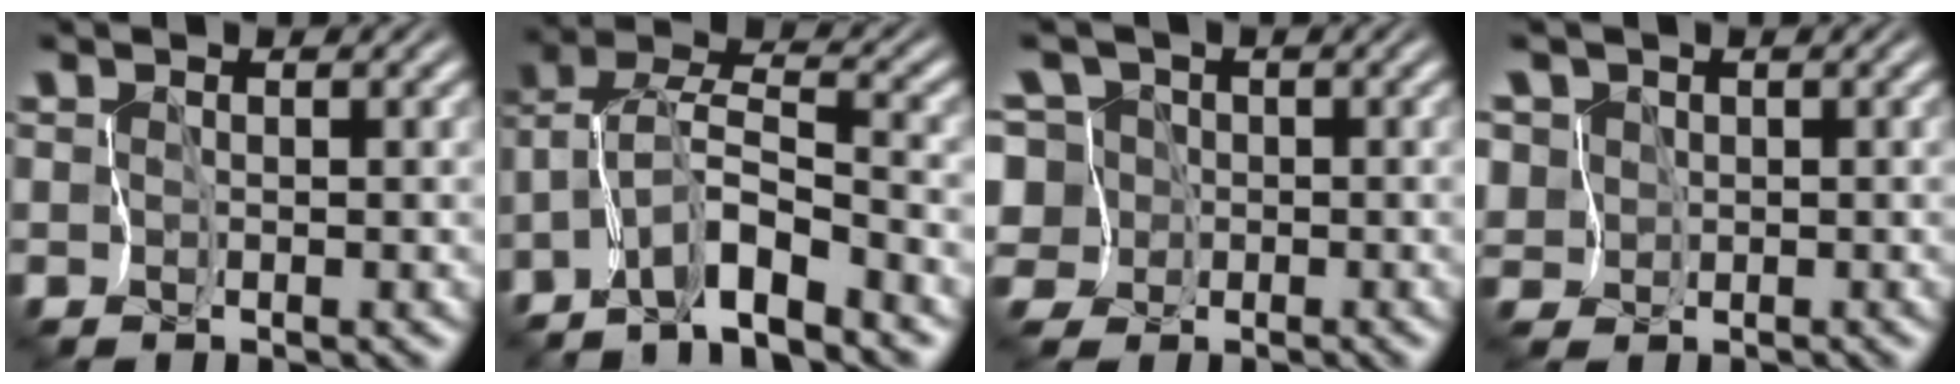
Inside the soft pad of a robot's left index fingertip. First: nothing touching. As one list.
[{"total": 5.5, "force": [-4.1, 0.2, 3.6], "torque": [-0.066, 0.009, -0.088]}, {"total": 7.7, "force": [-1.1, 7.2, 2.8], "torque": [-0.095, 0.026, -0.062]}, {"total": 5.1, "force": [1.3, 4.6, 1.7], "torque": [-0.064, 0.016, -0.014]}]